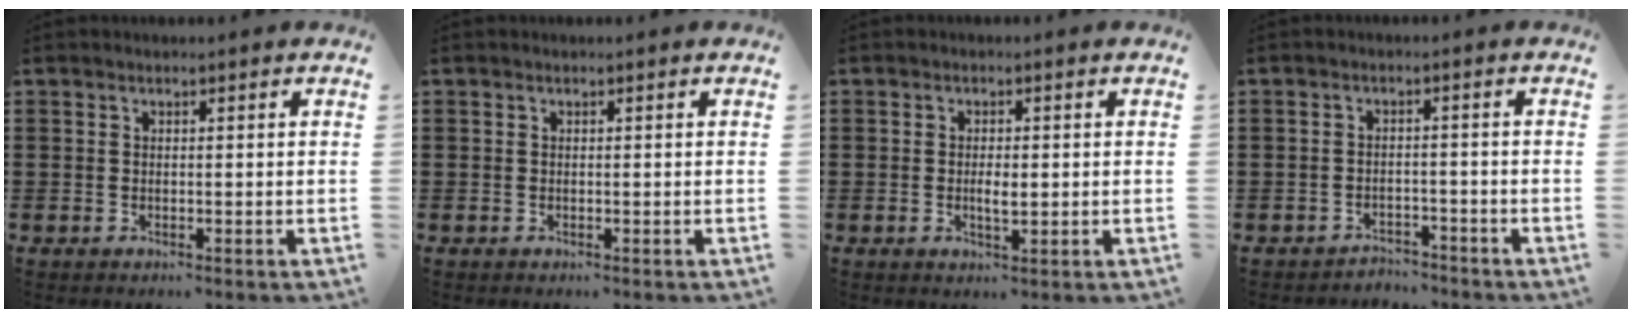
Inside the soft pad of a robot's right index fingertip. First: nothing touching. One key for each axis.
{"total": 0.0}
{"total": 2.5, "fx": -0.1, "fy": 0.8, "fz": 2.3, "tx": -0.044, "ty": -0.001, "tz": -0.003}
{"total": 2.6, "fx": -2.6, "fy": 0.5, "fz": -0.2, "tx": -0.005, "ty": 0.003, "tz": -0.058}